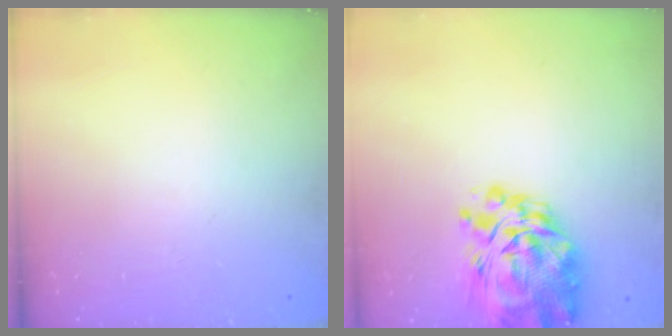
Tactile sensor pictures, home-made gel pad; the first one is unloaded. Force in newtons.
{"total": 14.4, "press": 13.3, "slide": 5.5}